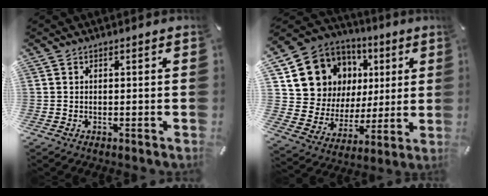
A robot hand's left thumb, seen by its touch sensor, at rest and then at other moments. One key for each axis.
{"total": 12.2, "fx": 5.3, "fy": 10.9, "fz": 1.6, "tx": -0.032, "ty": -0.052, "tz": 0.115}